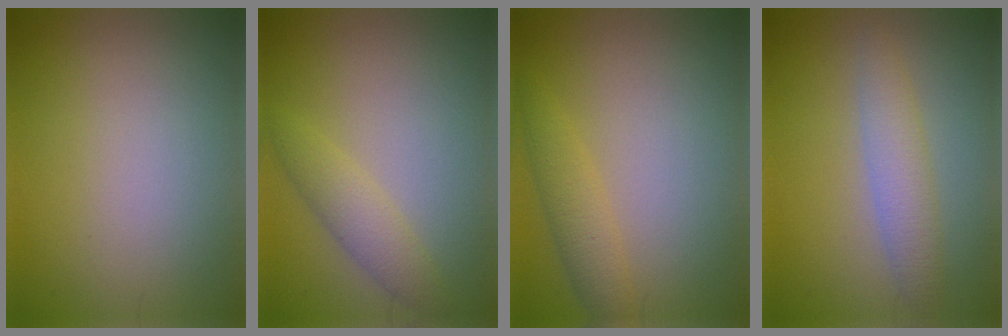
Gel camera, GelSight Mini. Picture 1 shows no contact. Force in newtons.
{"total": 2.5, "press": 2.5, "slide": 0.2}
{"total": 2.2, "press": 2.2, "slide": 0.2}
{"total": 3.0, "press": 3.0, "slide": 0.1}